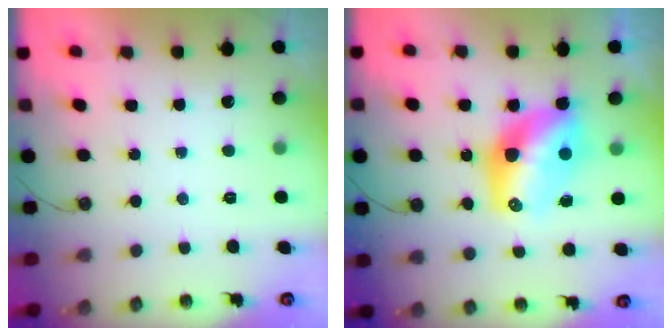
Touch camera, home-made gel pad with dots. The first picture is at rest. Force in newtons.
{"total": 13.2, "press": 13.2, "slide": 1.0}